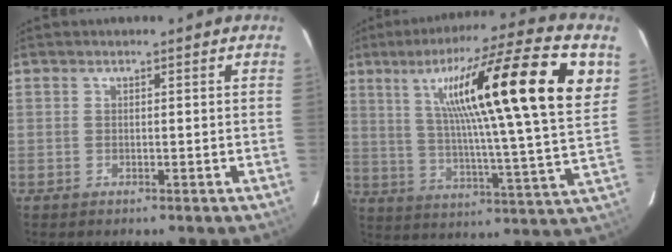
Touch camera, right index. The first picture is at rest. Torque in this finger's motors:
{"motor_torque": [1.52, 0.62, 1.05, 0.21]}